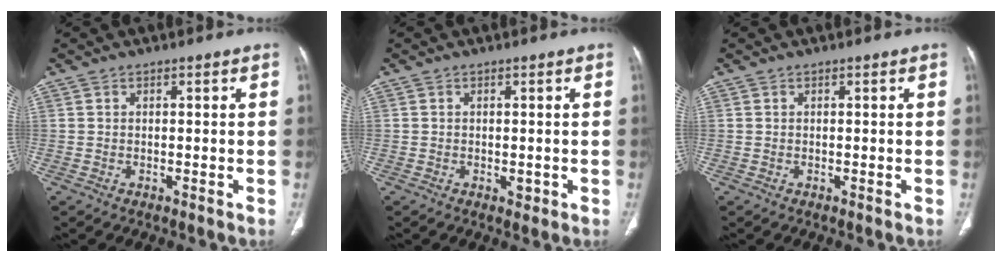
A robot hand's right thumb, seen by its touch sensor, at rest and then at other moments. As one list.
[{"total": 1.2, "force": [-0.2, 0.8, 0.9], "torque": [-0.009, -0.003, -0.002]}, {"total": 0.0}]